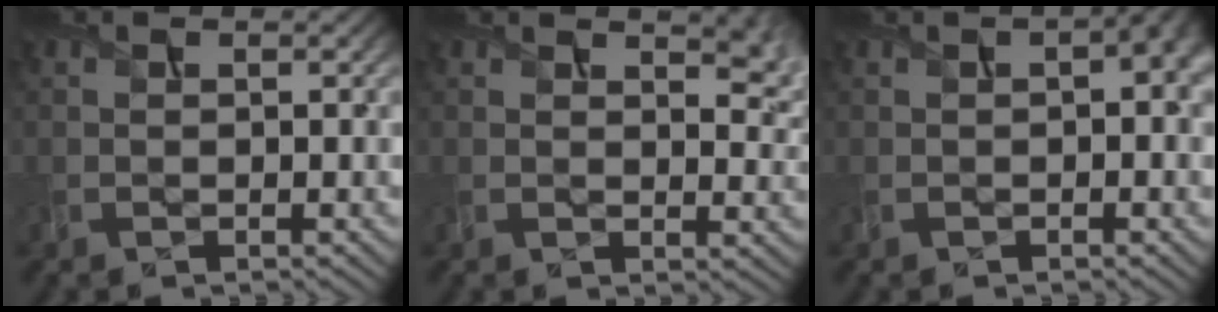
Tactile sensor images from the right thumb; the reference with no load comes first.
{"total": 6.5, "force": [3.6, 2.7, 4.7], "torque": [-0.072, -0.001, 0.065]}
{"total": 5.0, "force": [0.6, 2.0, 4.6], "torque": [-0.069, 0.003, 0.011]}